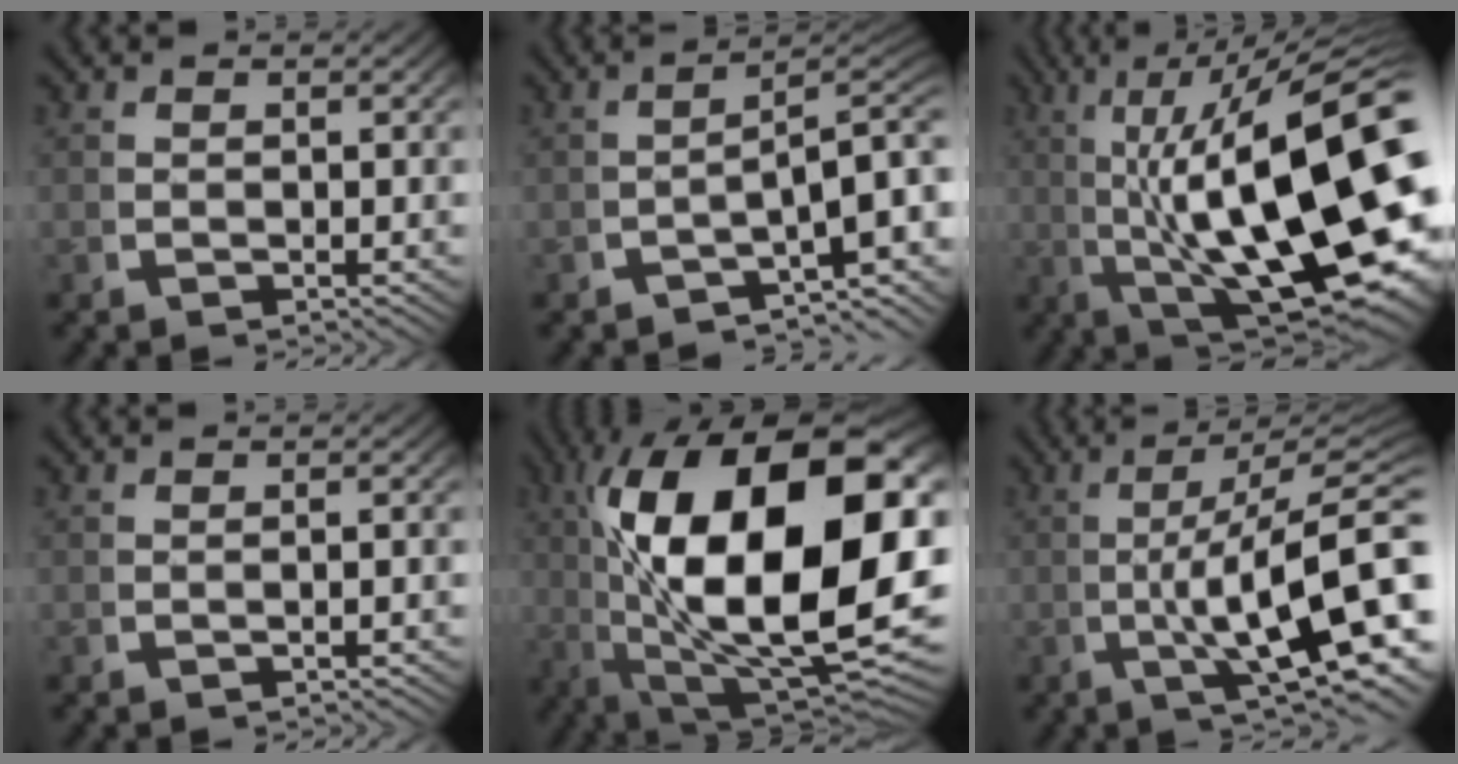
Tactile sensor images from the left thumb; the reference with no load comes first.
{"total": 9.3, "force": [-2.6, 4.6, 7.6], "torque": [-0.108, -0.022, -0.031]}
{"total": 21.3, "force": [-1.5, 11.1, 18.1], "torque": [-0.307, -0.082, 0.020]}
{"total": 0.6, "force": [-0.4, 0.1, 0.5], "torque": [-0.010, 0.006, -0.009]}
{"total": 27.1, "force": [0.4, 14.9, 22.6], "torque": [-0.395, -0.082, 0.051]}
{"total": 13.6, "force": [-1.2, 6.1, 12.1], "torque": [-0.193, -0.029, -0.006]}